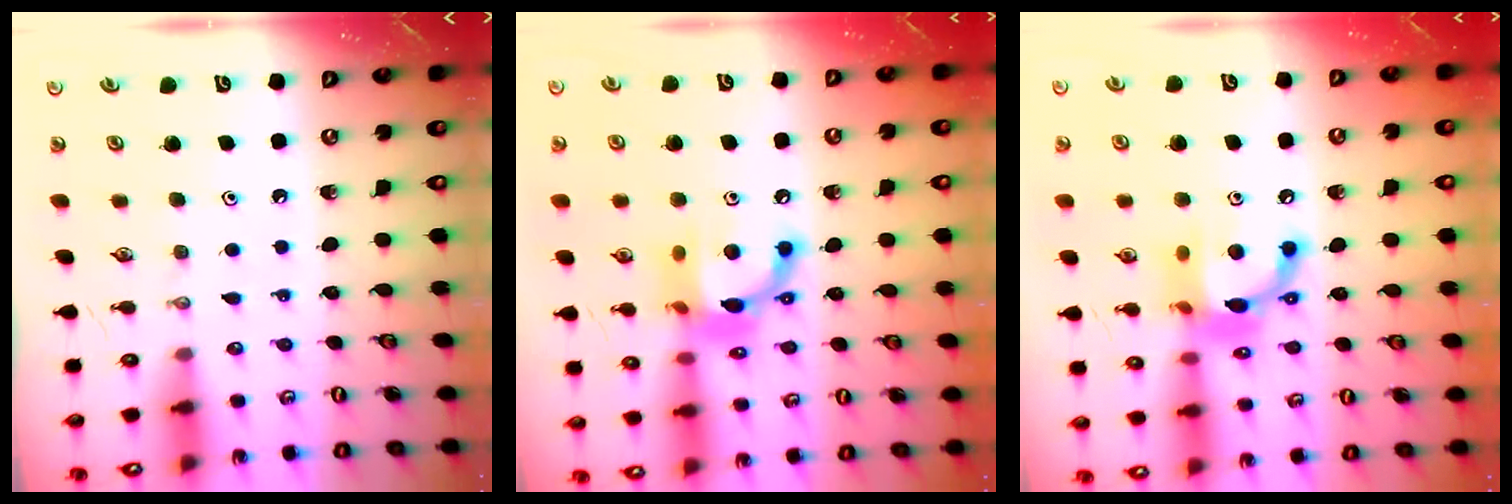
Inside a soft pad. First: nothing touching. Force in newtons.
{"total": 13.3, "press": 13.2, "slide": 1.1}
{"total": 13.3, "press": 13.2, "slide": 1.1}